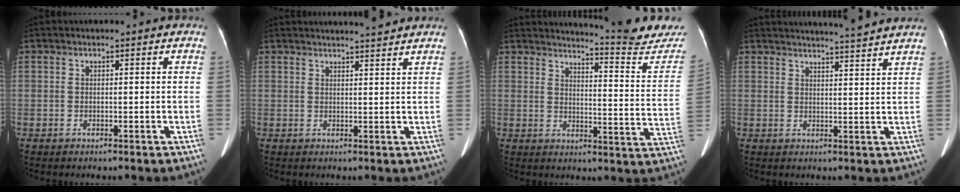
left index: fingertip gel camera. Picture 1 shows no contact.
{"total": 6.0, "force": [5.6, -0.5, 2.0], "torque": [-0.029, 0.008, 0.065]}
{"total": 15.6, "force": [15.3, 0.0, 3.0], "torque": [-0.034, -0.097, 0.168]}
{"total": 9.4, "force": [8.8, -1.5, 2.9], "torque": [-0.043, -0.004, 0.105]}